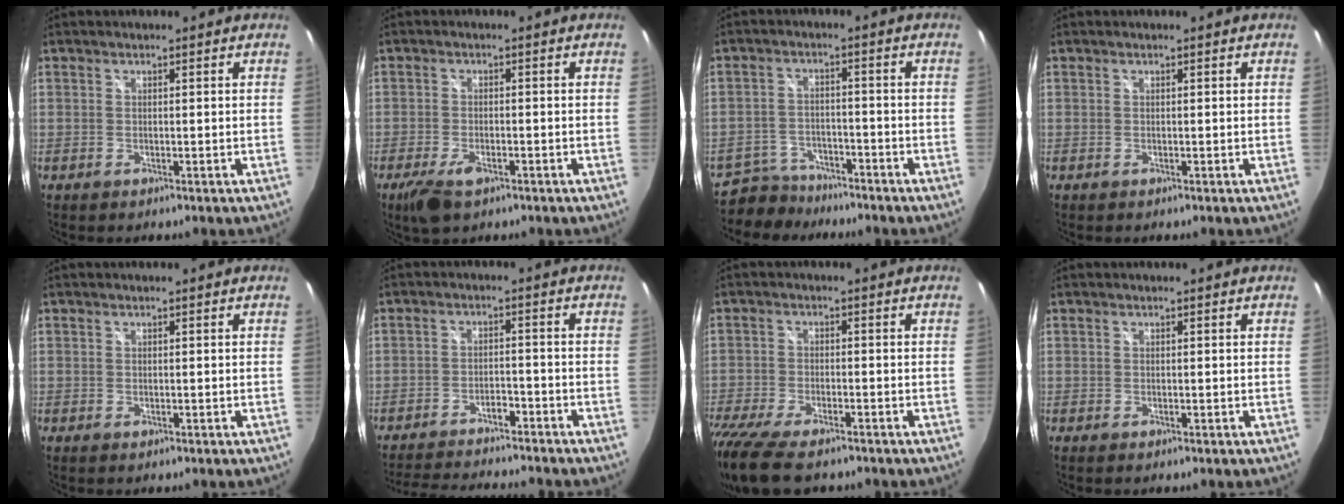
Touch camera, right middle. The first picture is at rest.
{"total": 5.4, "force": [-3.4, 2.2, 3.5], "torque": [-0.090, -0.016, -0.061]}
{"total": 7.2, "force": [-6.2, 3.5, 0.9], "torque": [-0.042, 0.004, -0.103]}
{"total": 0.0}
{"total": 0.0}
{"total": 13.9, "force": [-12.5, 2.5, 5.6], "torque": [-0.120, -0.003, -0.186]}
{"total": 14.6, "force": [-11.6, 4.5, 7.7], "torque": [-0.187, -0.053, -0.203]}
{"total": 0.0}